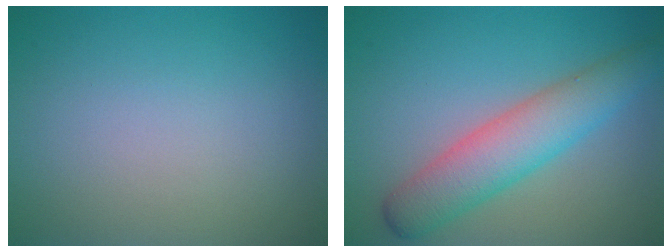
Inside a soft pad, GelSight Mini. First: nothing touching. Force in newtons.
{"total": 5.5, "press": 5.5, "slide": 0.1}